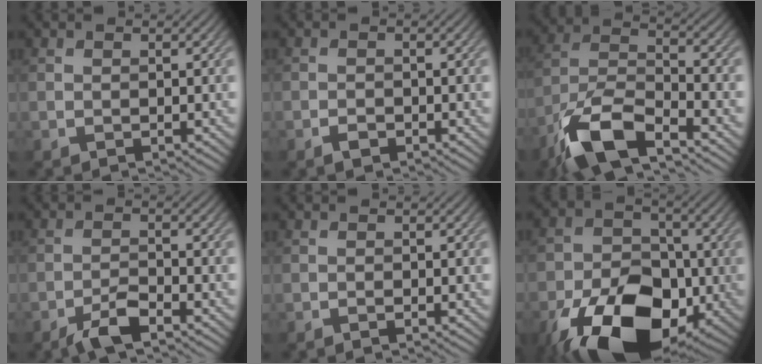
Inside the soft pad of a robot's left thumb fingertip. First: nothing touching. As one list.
[{"total": 1.4, "force": [-1.0, 0.7, 0.7], "torque": [-0.014, -0.001, -0.019]}, {"total": 11.8, "force": [-7.8, 3.9, 7.9], "torque": [-0.161, -0.007, -0.168]}, {"total": 3.9, "force": [-2.8, 0.9, 2.6], "torque": [-0.057, 0.003, -0.060]}, {"total": 0.6, "force": [-0.3, 0.1, 0.5], "torque": [-0.008, 0.000, -0.004]}, {"total": 17.7, "force": [-8.3, 11.0, 11.0], "torque": [-0.196, -0.031, -0.145]}]